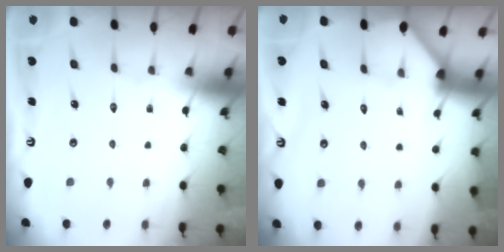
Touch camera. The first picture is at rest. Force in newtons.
{"total": 1.8, "press": 1.8, "slide": 0.1}